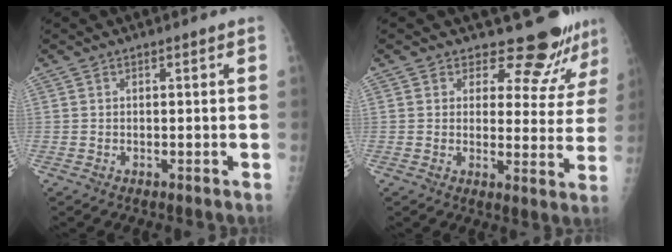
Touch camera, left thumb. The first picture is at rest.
{"total": 10.5, "force": [9.7, 3.7, 1.4], "torque": [0.025, -0.079, 0.107]}